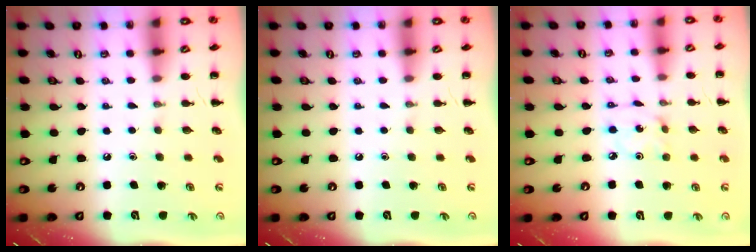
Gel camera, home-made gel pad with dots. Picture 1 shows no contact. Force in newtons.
{"total": 0.0}
{"total": 2.5, "press": 2.5, "slide": 0.5}